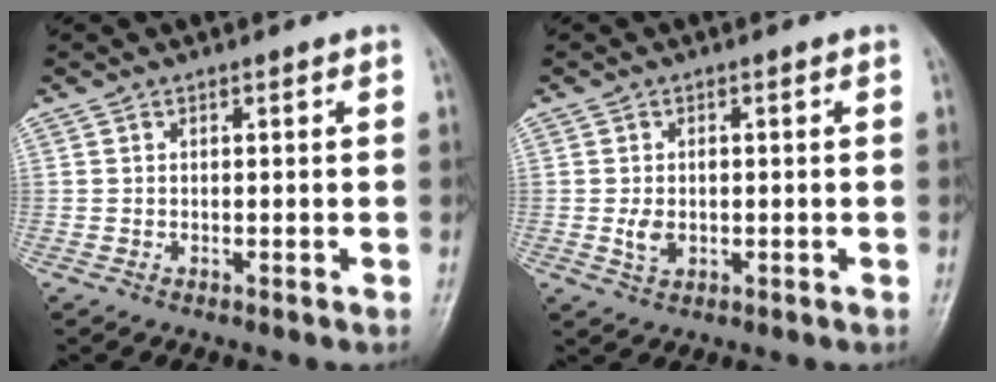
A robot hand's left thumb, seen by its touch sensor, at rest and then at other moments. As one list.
[{"total": 3.2, "force": [-0.3, 2.2, 2.4], "torque": [-0.041, -0.001, -0.003]}]